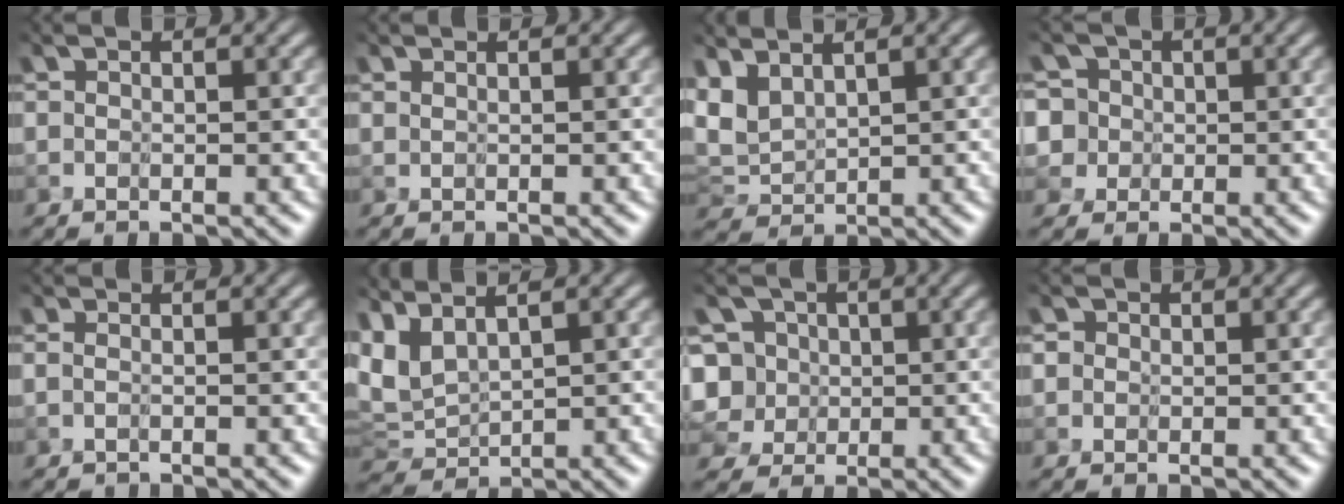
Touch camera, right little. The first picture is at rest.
{"total": 0.7, "force": [0.6, 0.0, 0.4], "torque": [-0.009, 0.002, 0.009]}
{"total": 4.0, "force": [1.8, 2.3, 2.8], "torque": [-0.097, -0.002, 0.049]}
{"total": 4.6, "force": [-0.5, 4.5, 0.9], "torque": [-0.036, 0.031, -0.044]}
{"total": 0.9, "force": [-0.7, -0.4, -0.4], "torque": [0.010, -0.002, -0.009]}
{"total": 4.0, "force": [1.6, 1.9, 3.2], "torque": [-0.112, -0.003, 0.042]}
{"total": 6.0, "force": [-0.7, 5.7, 1.7], "torque": [-0.056, 0.030, -0.043]}
{"total": 1.1, "force": [-0.2, 1.0, -0.3], "torque": [0.014, 0.010, -0.018]}